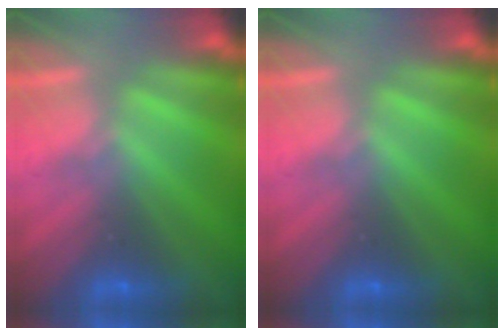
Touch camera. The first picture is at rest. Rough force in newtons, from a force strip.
{"total": 0.0}